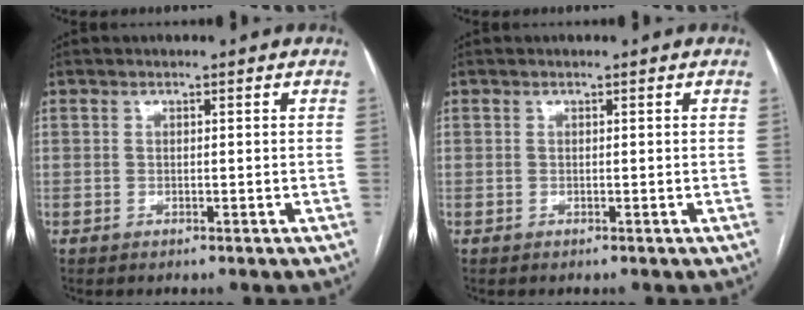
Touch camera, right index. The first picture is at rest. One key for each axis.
{"total": 0.0}